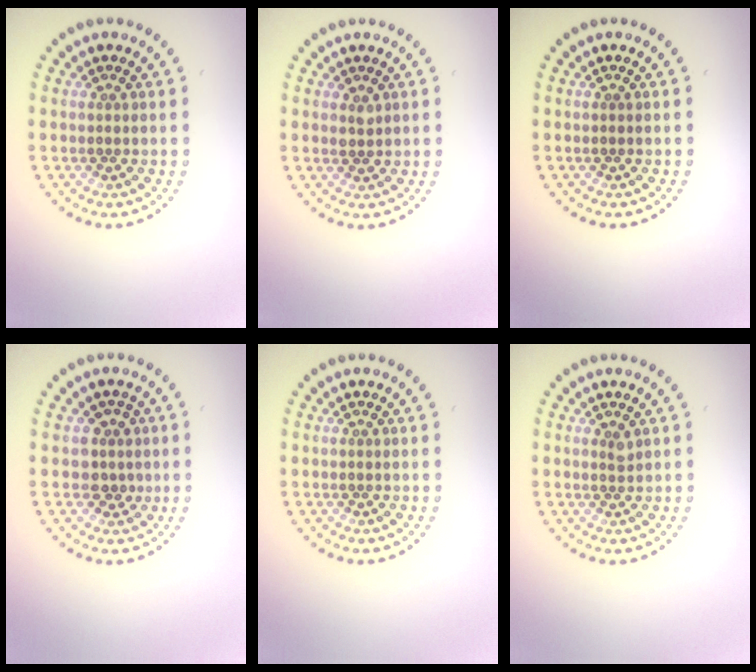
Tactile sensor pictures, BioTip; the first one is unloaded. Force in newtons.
{"total": 0.9, "press": 0.9, "slide": 0.2}
{"total": 0.0}
{"total": 2.0, "press": 1.7, "slide": 1.1}
{"total": 0.0}
{"total": 0.9, "press": 0.6, "slide": 0.6}